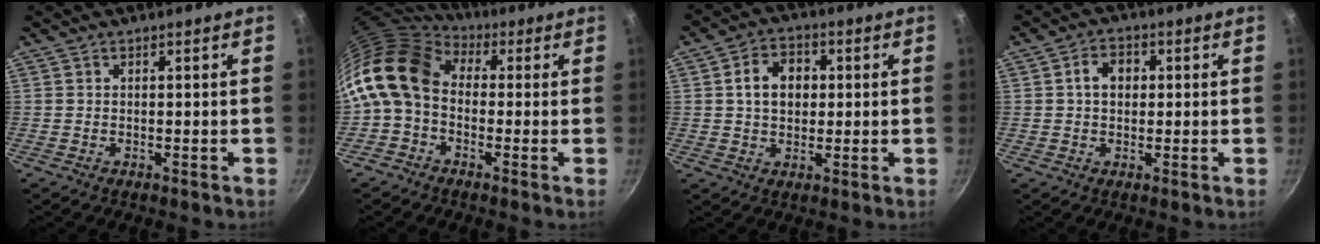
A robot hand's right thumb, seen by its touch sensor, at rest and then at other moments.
{"total": 12.7, "force": [0.8, 9.4, 8.6], "torque": [-0.152, 0.022, -0.011]}
{"total": 7.9, "force": [1.1, 6.0, 5.0], "torque": [-0.059, 0.011, 0.012]}
{"total": 4.9, "force": [0.7, 3.8, 3.1], "torque": [-0.033, 0.010, 0.005]}